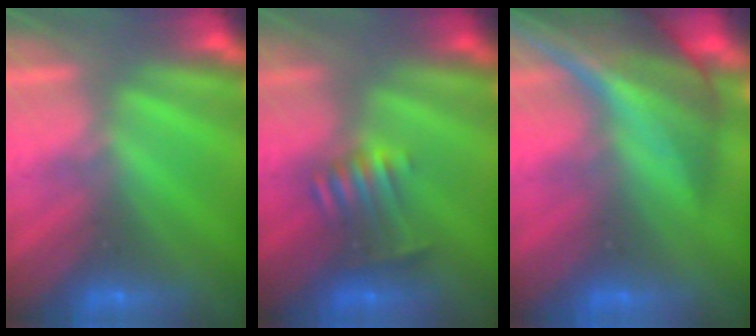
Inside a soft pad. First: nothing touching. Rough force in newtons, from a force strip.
{"total": 3.4}
{"total": 9.1}